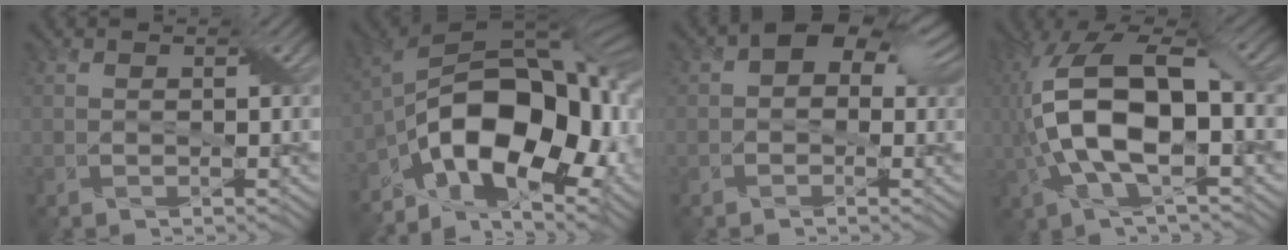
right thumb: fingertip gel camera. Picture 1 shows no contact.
{"total": 18.3, "force": [-7.2, 9.3, 14.0], "torque": [-0.252, -0.012, -0.122]}
{"total": 7.5, "force": [2.0, 5.1, 5.2], "torque": [-0.065, 0.036, -0.002]}
{"total": 14.3, "force": [-0.6, 6.0, 12.9], "torque": [-0.309, 0.001, -0.015]}